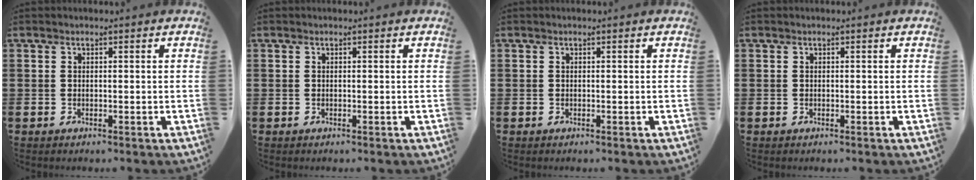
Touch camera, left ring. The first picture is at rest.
{"total": 0.0}
{"total": 0.0}
{"total": 0.0}